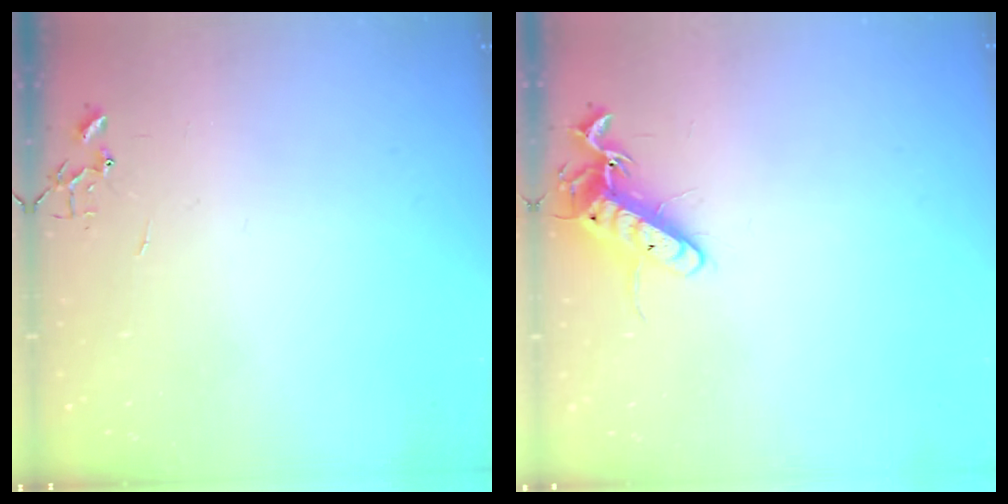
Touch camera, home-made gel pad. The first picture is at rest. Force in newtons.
{"total": 12.3, "press": 12.2, "slide": 0.9}